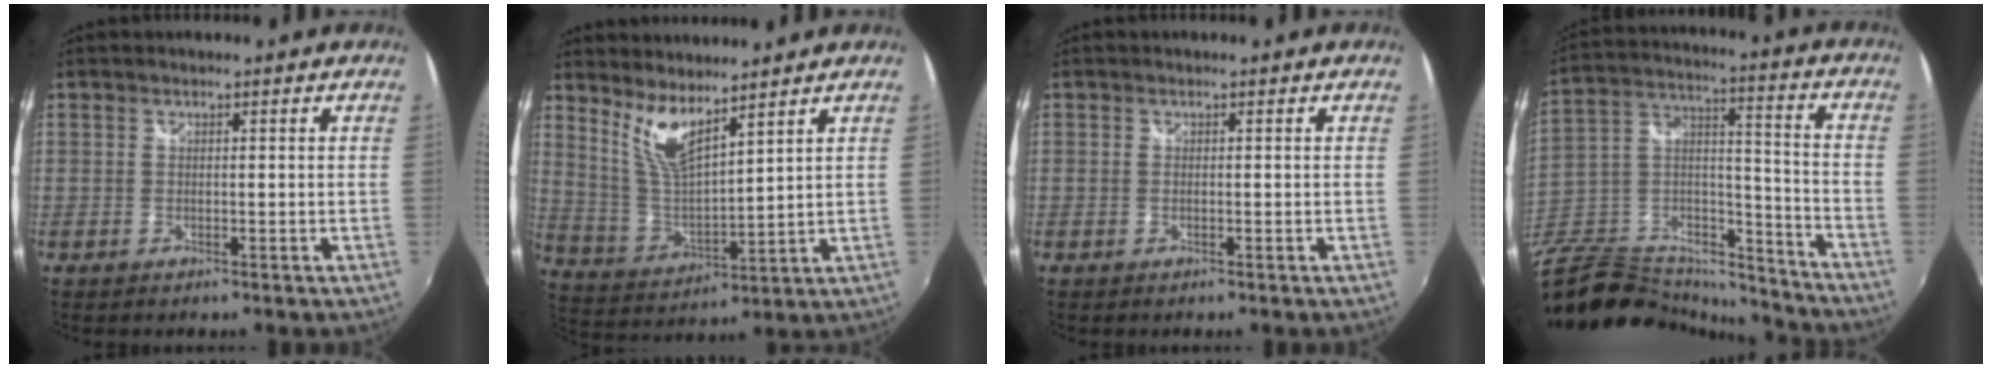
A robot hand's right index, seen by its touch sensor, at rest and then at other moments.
{"total": 8.5, "force": [6.3, 1.9, 5.4], "torque": [-0.108, -0.012, 0.132]}
{"total": 0.0}
{"total": 28.6, "force": [-22.9, 11.6, 12.6], "torque": [-0.261, 0.036, -0.362]}